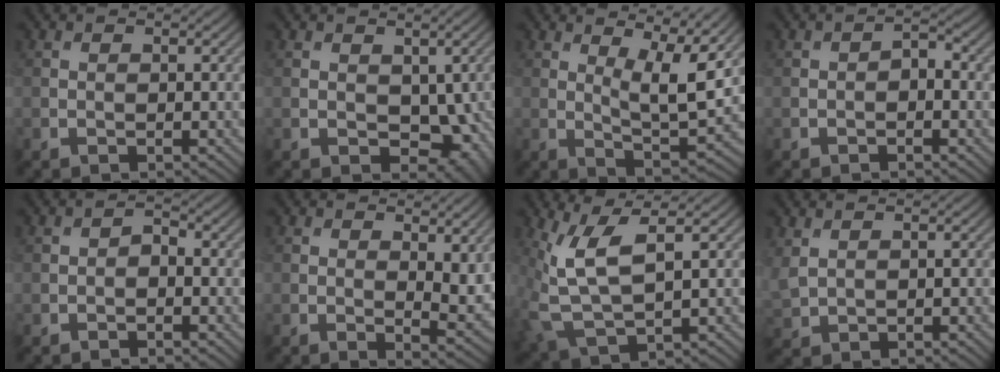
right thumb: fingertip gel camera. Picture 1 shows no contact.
{"total": 6.6, "force": [-0.6, 4.5, 4.7], "torque": [-0.073, -0.024, -0.001]}
{"total": 7.5, "force": [3.7, 1.6, 6.3], "torque": [-0.109, -0.003, 0.066]}
{"total": 1.5, "force": [-0.6, 0.9, 1.0], "torque": [-0.018, 0.003, -0.016]}
{"total": 1.2, "force": [-0.6, 0.8, 0.7], "torque": [-0.013, 0.004, -0.016]}
{"total": 5.0, "force": [1.5, 2.0, 4.3], "torque": [-0.066, -0.011, 0.027]}
{"total": 8.2, "force": [2.1, 3.3, 7.2], "torque": [-0.185, 0.002, 0.045]}
{"total": 2.6, "force": [1.3, 1.6, 1.6], "torque": [-0.054, 0.003, 0.031]}